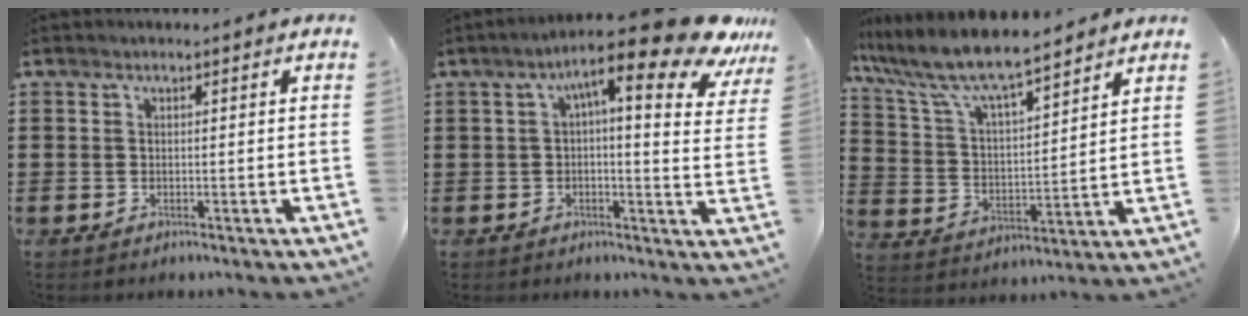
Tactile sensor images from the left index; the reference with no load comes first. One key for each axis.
{"total": 13.1, "fx": 7.6, "fy": 2.2, "fz": 10.4, "tx": -0.169, "ty": -0.033, "tz": 0.116}
{"total": 8.4, "fx": 7.4, "fy": 1.1, "fz": 3.8, "tx": -0.108, "ty": -0.039, "tz": 0.126}